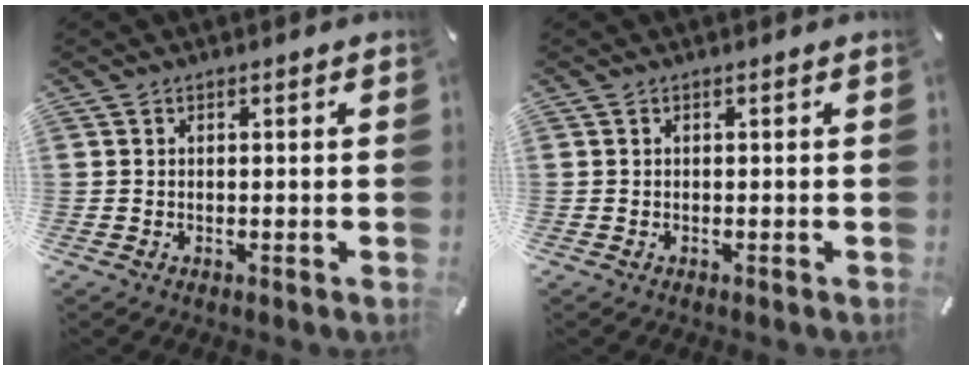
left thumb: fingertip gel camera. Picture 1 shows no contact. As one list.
[{"total": 0.0}]